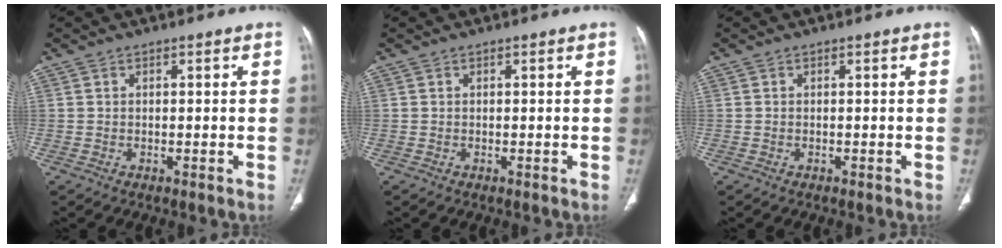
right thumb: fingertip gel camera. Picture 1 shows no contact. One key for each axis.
{"total": 0.0}
{"total": 0.0}